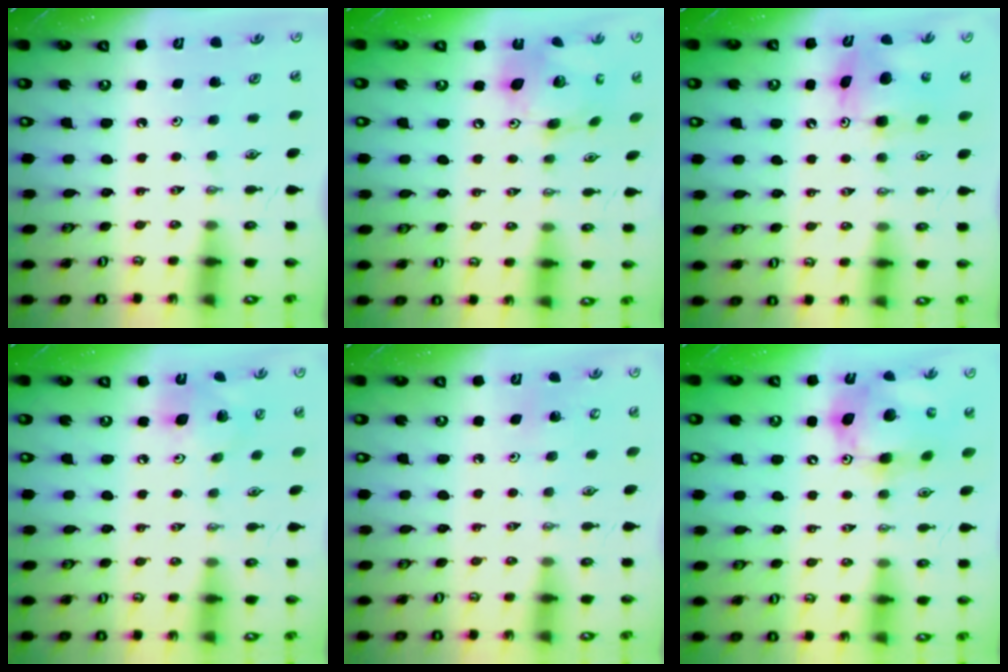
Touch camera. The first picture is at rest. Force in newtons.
{"total": 16.8, "press": 16.7, "slide": 1.8}
{"total": 8.0, "press": 8.0, "slide": 0.4}
{"total": 12.0, "press": 11.9, "slide": 2.0}
{"total": 3.6, "press": 3.6, "slide": 0.3}
{"total": 15.6, "press": 15.4, "slide": 2.5}